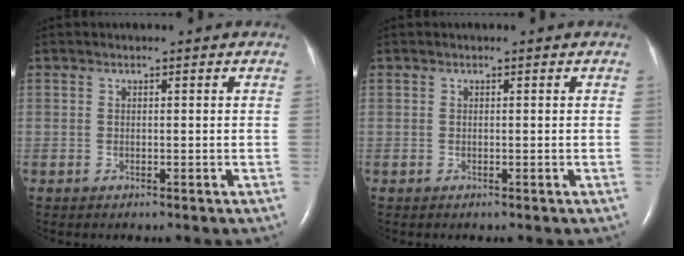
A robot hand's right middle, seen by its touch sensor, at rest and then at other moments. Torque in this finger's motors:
{"motor_torque": [0.01, 0.09, 0.08, 0.00]}